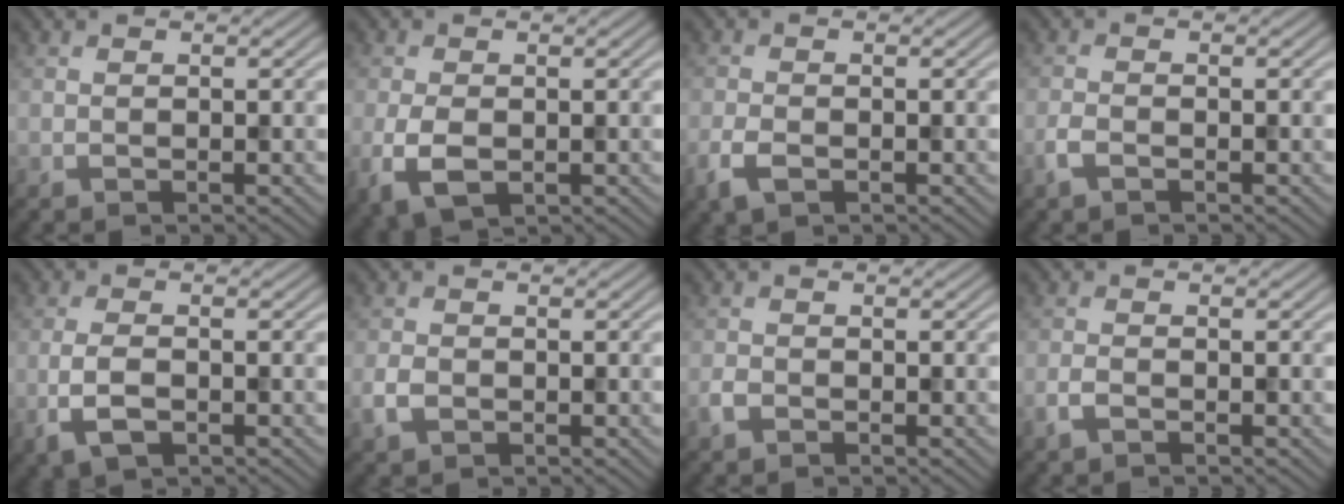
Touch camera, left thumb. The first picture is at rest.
{"total": 4.5, "force": [-1.1, 2.7, 3.5], "torque": [-0.089, -0.013, -0.019]}
{"total": 2.9, "force": [-1.5, 1.5, 2.0], "torque": [-0.048, -0.007, -0.033]}
{"total": 1.8, "force": [-1.1, 0.8, 1.1], "torque": [-0.028, -0.001, -0.027]}
{"total": 4.1, "force": [-1.5, 1.8, 3.4], "torque": [-0.081, -0.006, -0.034]}
{"total": 2.4, "force": [-0.9, 1.8, 1.4], "torque": [-0.036, -0.006, -0.022]}
{"total": 1.5, "force": [-0.9, 0.9, 0.7], "torque": [-0.016, 0.000, -0.022]}
{"total": 1.8, "force": [-1.1, 0.7, 1.1], "torque": [-0.028, -0.002, -0.027]}